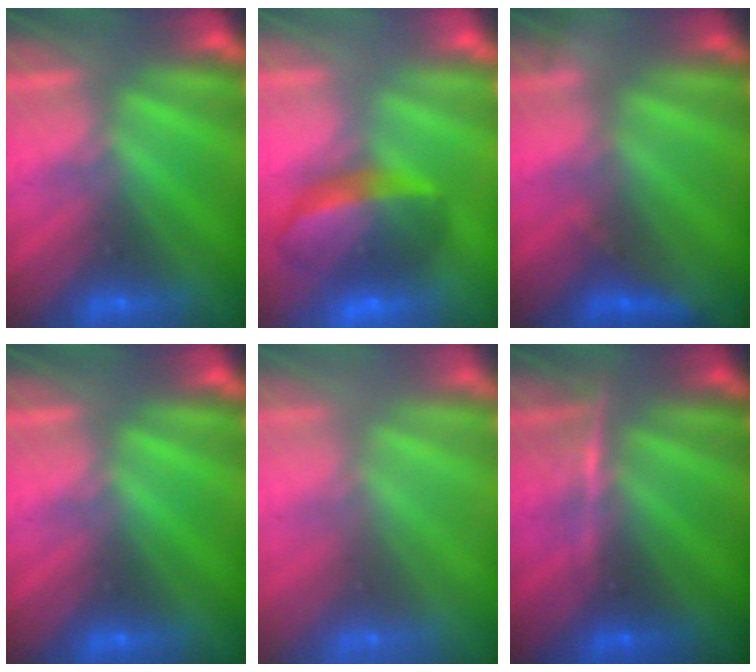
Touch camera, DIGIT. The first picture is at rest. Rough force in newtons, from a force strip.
{"total": 7.0}
{"total": 2.7}
{"total": 0.0}
{"total": 9.4}
{"total": 2.9}